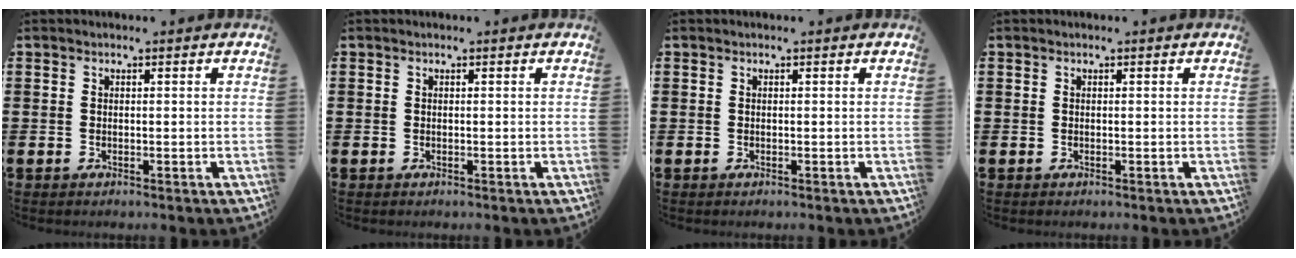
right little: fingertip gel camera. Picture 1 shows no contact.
{"total": 0.0}
{"total": 0.0}
{"total": 0.0}